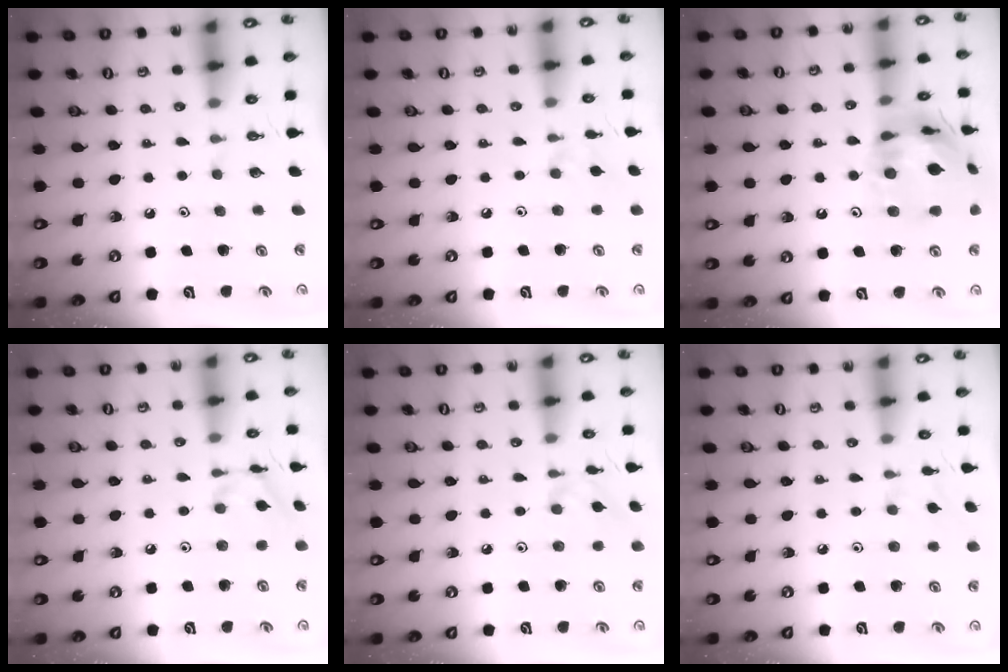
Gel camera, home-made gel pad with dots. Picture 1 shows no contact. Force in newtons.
{"total": 3.2, "press": 3.1, "slide": 0.5}
{"total": 17.5, "press": 17.5, "slide": 1.8}
{"total": 8.4, "press": 8.4, "slide": 0.5}
{"total": 2.0, "press": 1.9, "slide": 0.5}
{"total": 2.3, "press": 2.3, "slide": 0.6}